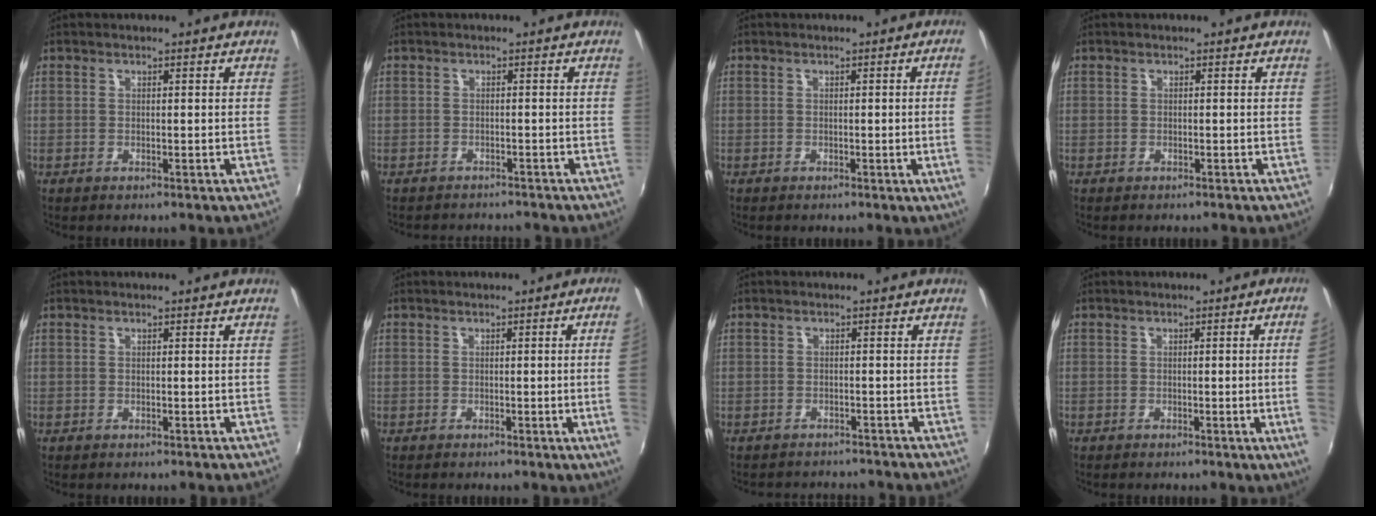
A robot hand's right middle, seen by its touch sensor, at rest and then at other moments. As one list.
[{"total": 3.5, "force": [-3.2, 1.5, 0.4], "torque": [-0.015, 0.002, -0.048]}, {"total": 3.4, "force": [0.0, -1.9, 2.9], "torque": [-0.043, -0.011, 0.006]}, {"total": 0.6, "force": [-0.5, 0.2, 0.2], "torque": [-0.003, -0.002, -0.009]}, {"total": 0.0}, {"total": 5.4, "force": [0.2, -2.2, 4.9], "torque": [-0.072, -0.007, 0.005]}, {"total": 4.2, "force": [-3.8, 1.8, 0.5], "torque": [-0.019, 0.003, -0.056]}, {"total": 6.6, "force": [0.0, -2.2, 6.3], "torque": [-0.087, -0.011, 0.001]}]